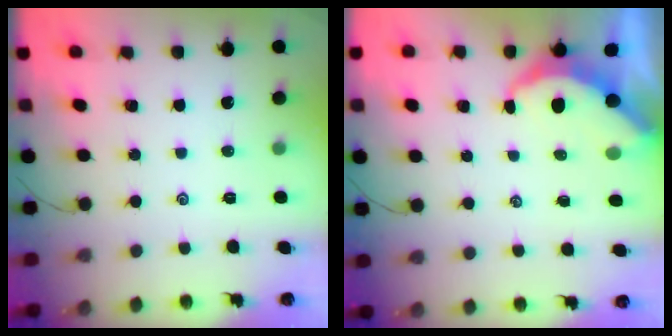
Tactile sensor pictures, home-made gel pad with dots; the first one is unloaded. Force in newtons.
{"total": 4.7, "press": 4.7, "slide": 0.4}